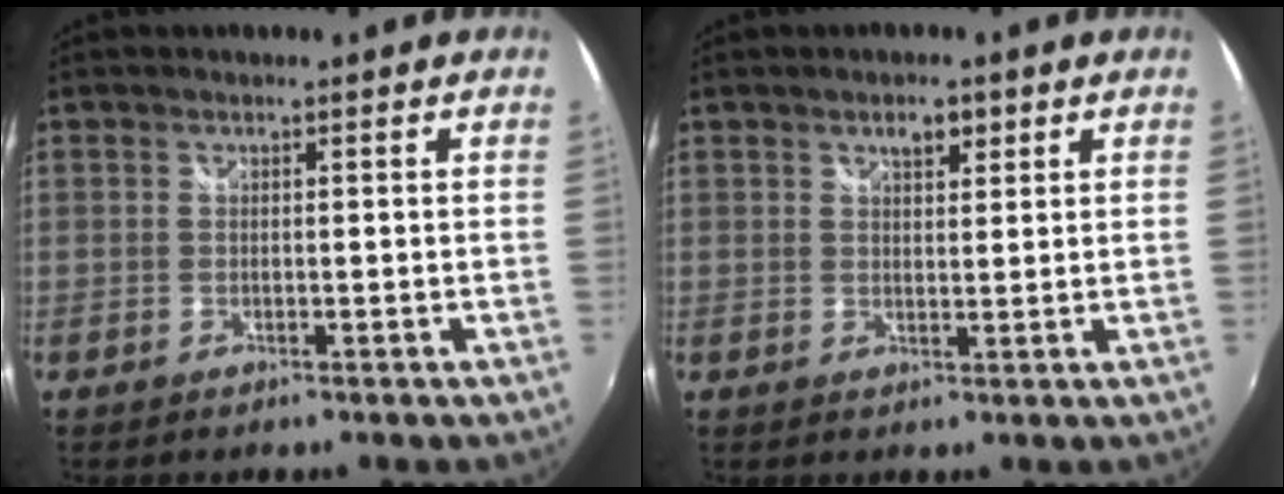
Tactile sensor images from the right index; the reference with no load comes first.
{"total": 3.3, "force": [1.9, 1.6, 2.1], "torque": [-0.029, 0.008, 0.031]}